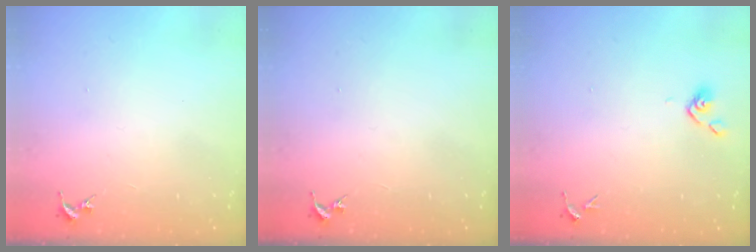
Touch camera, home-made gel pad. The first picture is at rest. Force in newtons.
{"total": 0.0}
{"total": 4.3, "press": 4.1, "slide": 1.3}